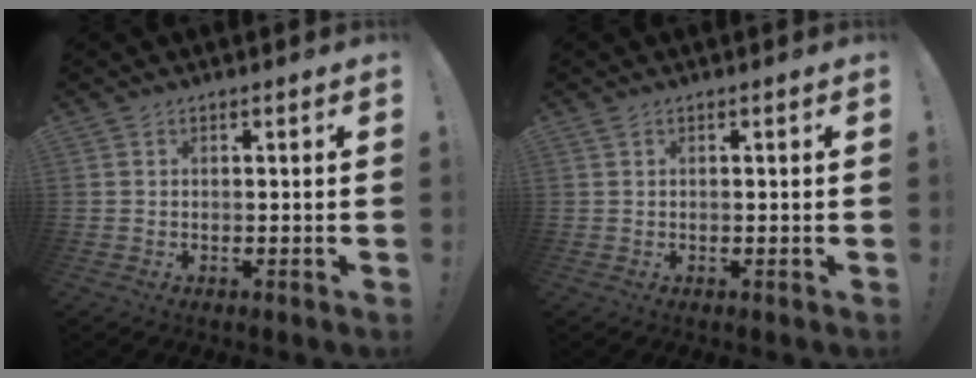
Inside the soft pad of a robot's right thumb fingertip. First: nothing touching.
{"total": 0.7, "force": [0.5, 0.0, 0.5], "torque": [-0.010, 0.000, 0.009]}